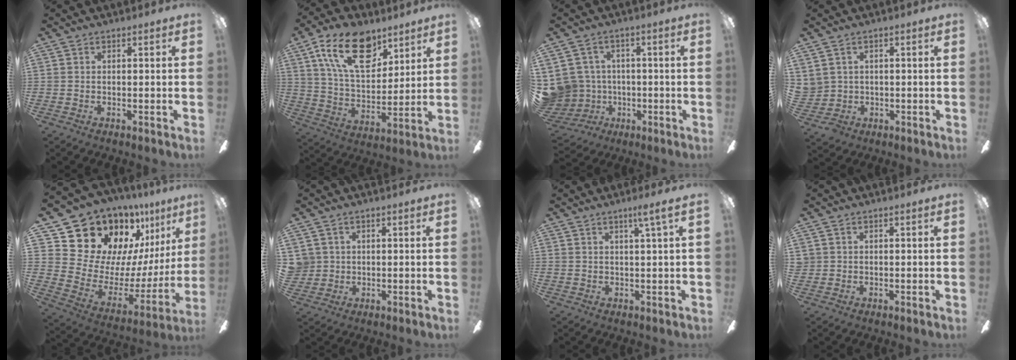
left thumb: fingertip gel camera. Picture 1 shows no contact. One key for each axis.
{"total": 19.7, "fx": 10.8, "fy": 10.6, "fz": 12.6, "tx": -0.222, "ty": -0.033, "tz": 0.191}
{"total": 9.5, "fx": -0.2, "fy": 9.4, "fz": 1.5, "tx": -0.077, "ty": 0.001, "tz": 0.010}
{"total": 4.0, "fx": 1.5, "fy": 3.7, "fz": -0.2, "tx": -0.014, "ty": -0.007, "tz": 0.030}
{"total": 19.8, "fx": 15.2, "fy": 11.1, "fz": 6.2, "tx": -0.097, "ty": -0.136, "tz": 0.303}
{"total": 3.9, "fx": 1.4, "fy": 3.6, "fz": -0.1, "tx": -0.006, "ty": 0.004, "tz": 0.028}
{"total": 3.6, "fx": 2.2, "fy": -0.5, "fz": 2.8, "tx": -0.053, "ty": -0.007, "tz": 0.035}
{"total": 1.0, "fx": 0.4, "fy": 0.9, "fz": 0.0, "tx": -0.001, "ty": 0.001, "tz": 0.007}